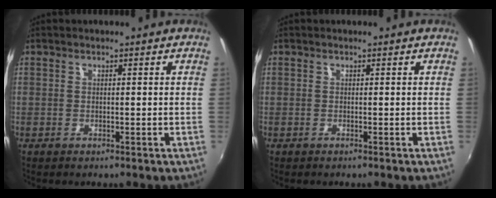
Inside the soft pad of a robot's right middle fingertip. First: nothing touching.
{"total": 0.0}